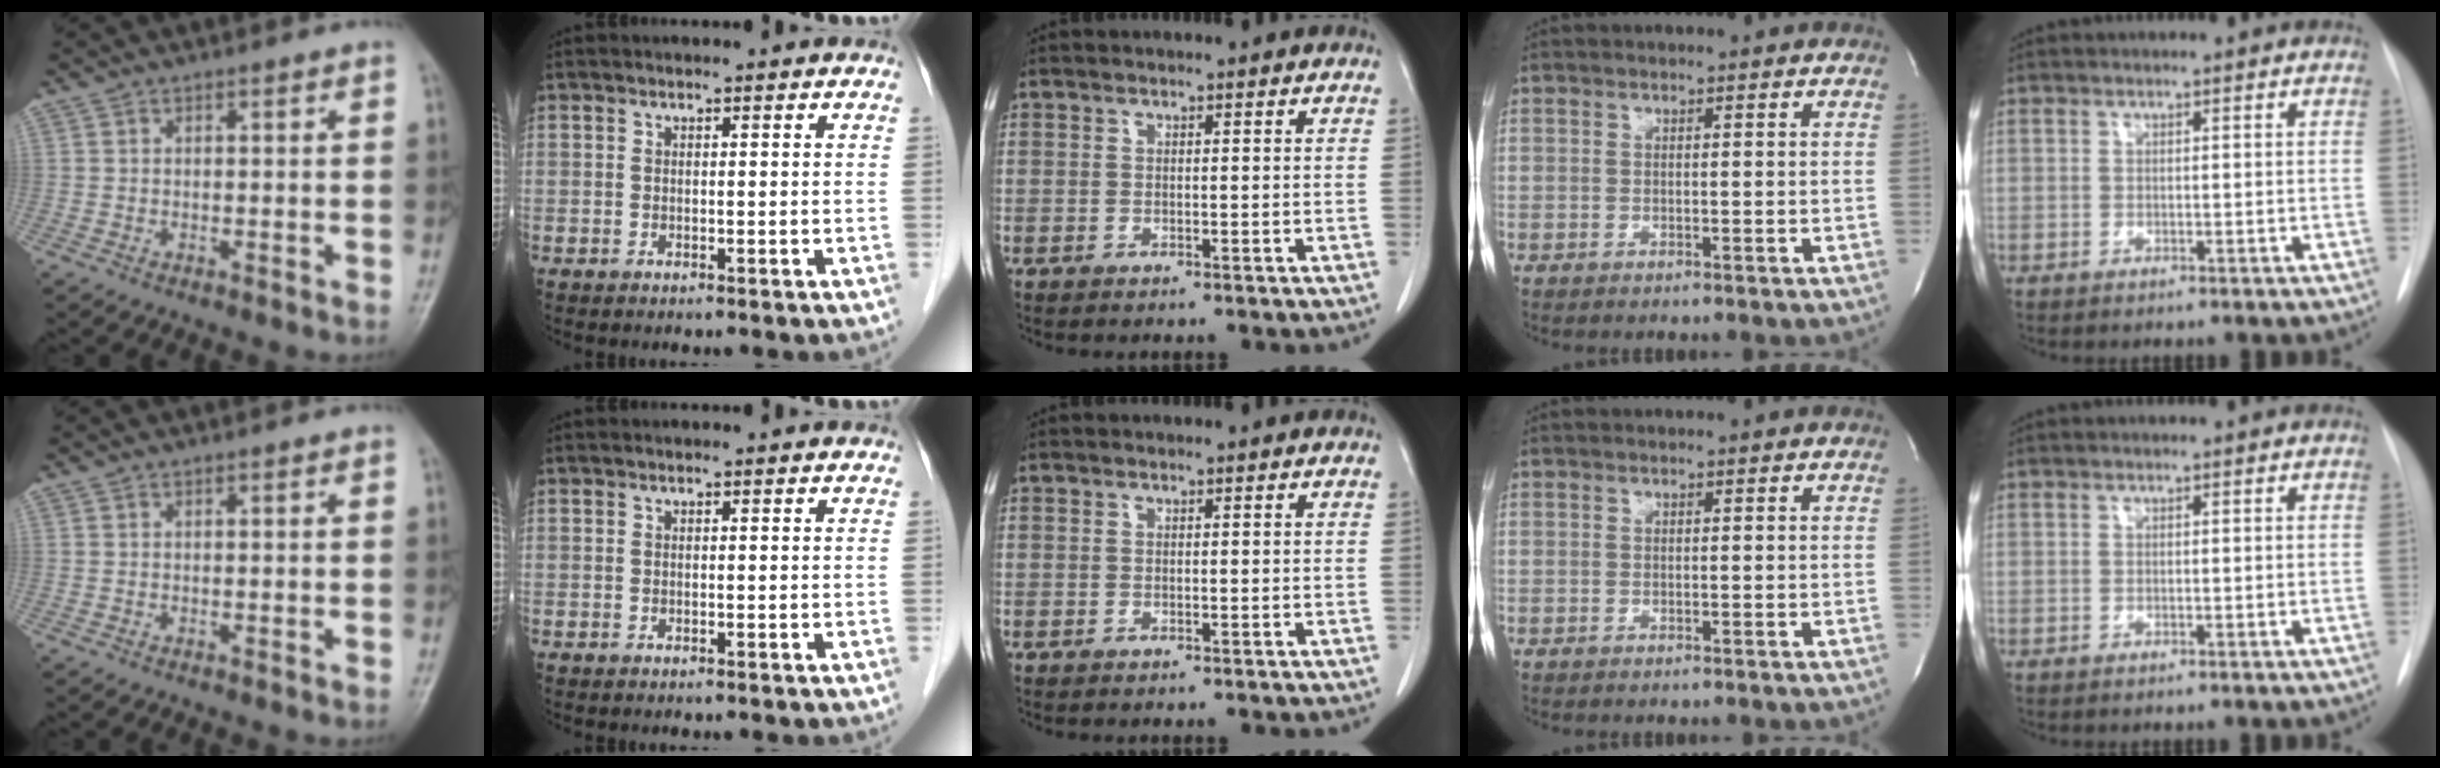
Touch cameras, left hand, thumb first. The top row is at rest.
{}